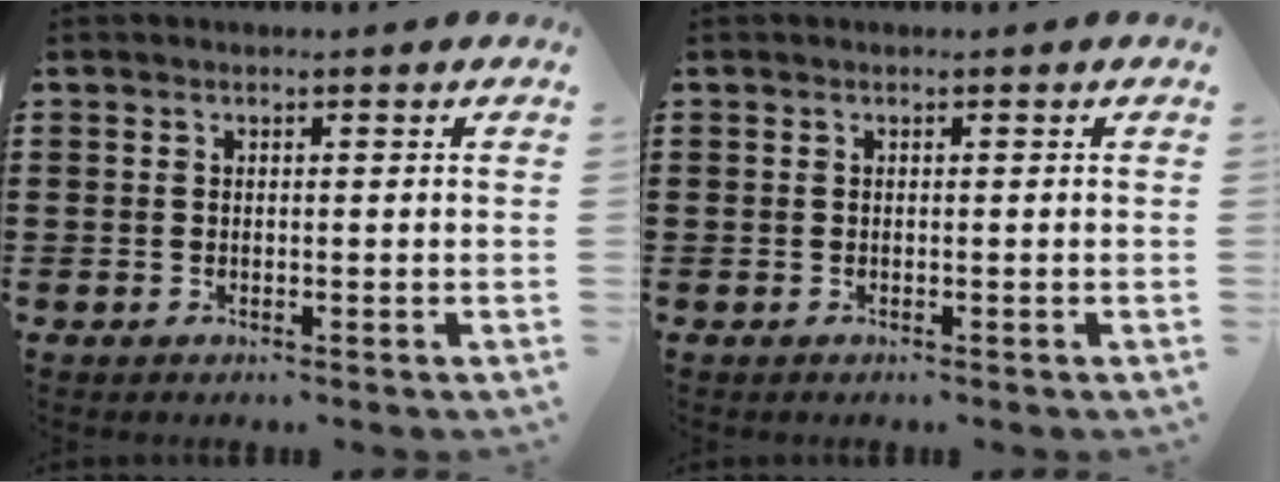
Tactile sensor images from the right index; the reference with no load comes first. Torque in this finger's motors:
{"motor_torque": [0.12, 0.09, -0.01, 0.02]}